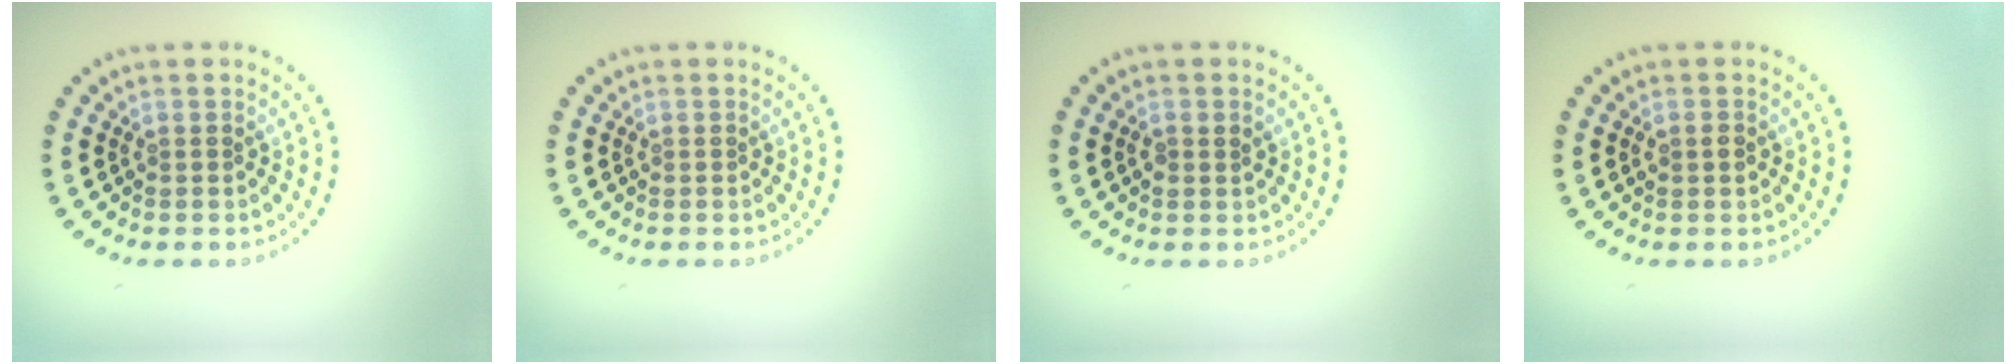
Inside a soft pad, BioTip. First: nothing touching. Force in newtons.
{"total": 0.0}
{"total": 0.9, "press": 0.9, "slide": 0.3}
{"total": 1.2, "press": 1.2, "slide": 0.1}